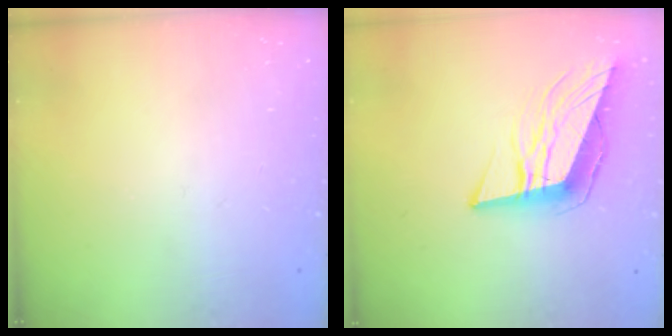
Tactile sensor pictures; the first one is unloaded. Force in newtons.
{"total": 12.1, "press": 11.5, "slide": 3.6}